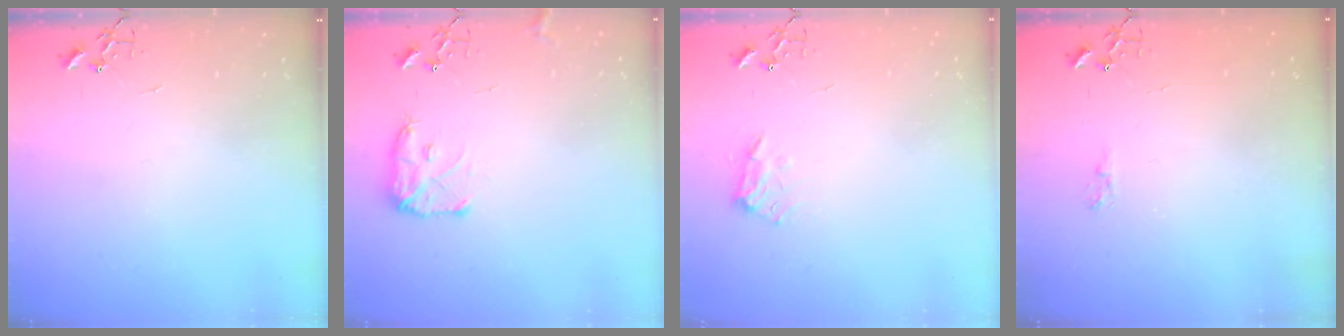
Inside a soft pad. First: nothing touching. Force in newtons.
{"total": 8.9, "press": 8.8, "slide": 0.6}
{"total": 9.0, "press": 8.9, "slide": 1.1}
{"total": 5.1, "press": 5.1, "slide": 0.4}